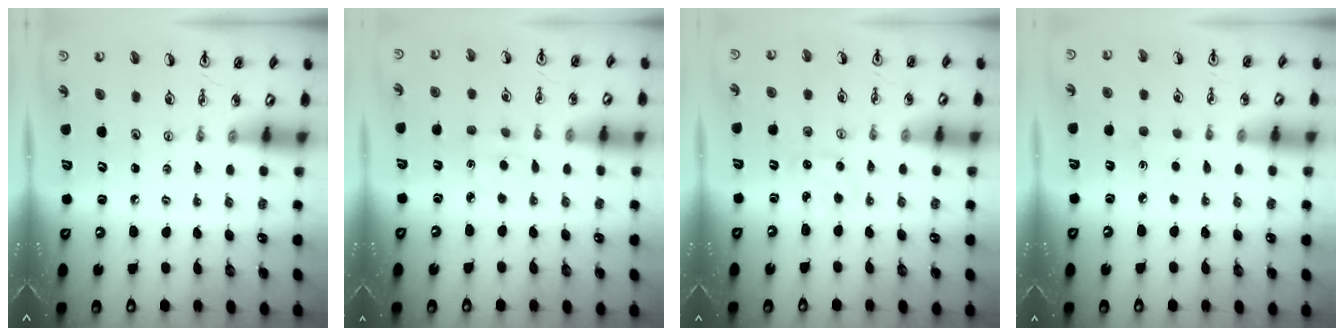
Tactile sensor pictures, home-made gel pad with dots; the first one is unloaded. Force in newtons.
{"total": 2.3, "press": 2.3, "slide": 0.3}
{"total": 4.2, "press": 4.2, "slide": 0.5}
{"total": 3.3, "press": 3.3, "slide": 0.4}